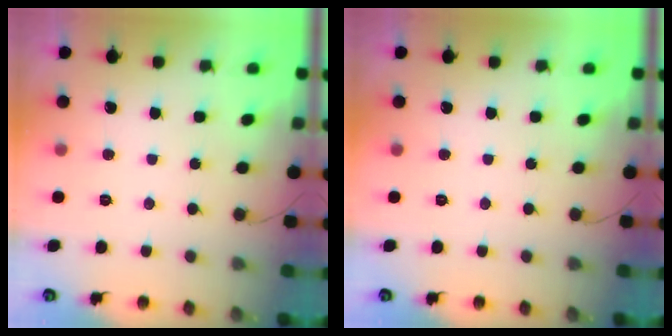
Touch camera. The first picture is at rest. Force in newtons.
{"total": 0.0}